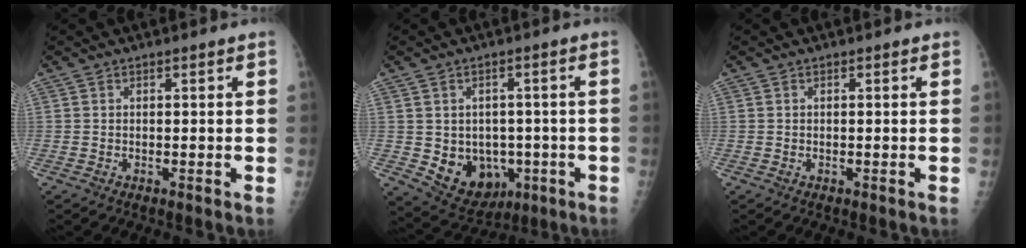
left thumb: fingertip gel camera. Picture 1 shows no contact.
{"total": 10.8, "force": [-2.3, 8.6, 6.1], "torque": [-0.060, 0.007, -0.012]}
{"total": 0.0}